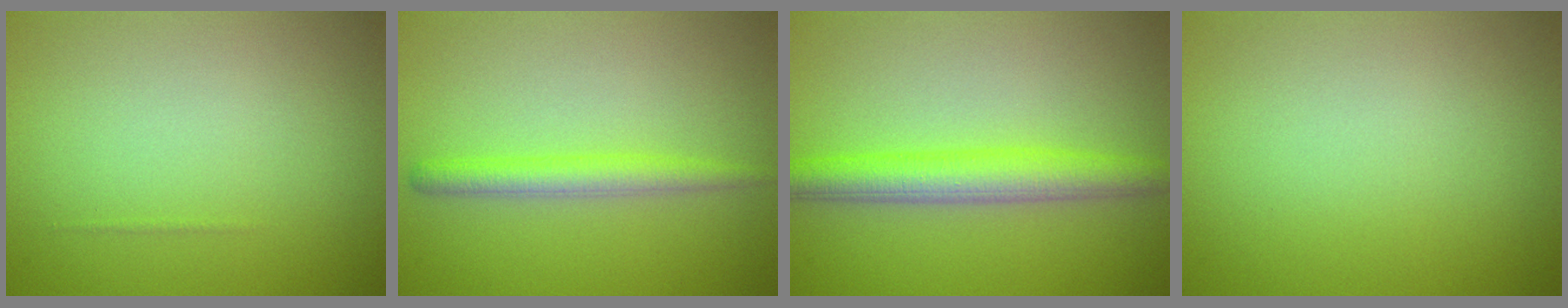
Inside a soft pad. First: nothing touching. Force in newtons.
{"total": 2.2, "press": 2.2, "slide": 0.2}
{"total": 4.2, "press": 4.2, "slide": 0.1}
{"total": 0.0}